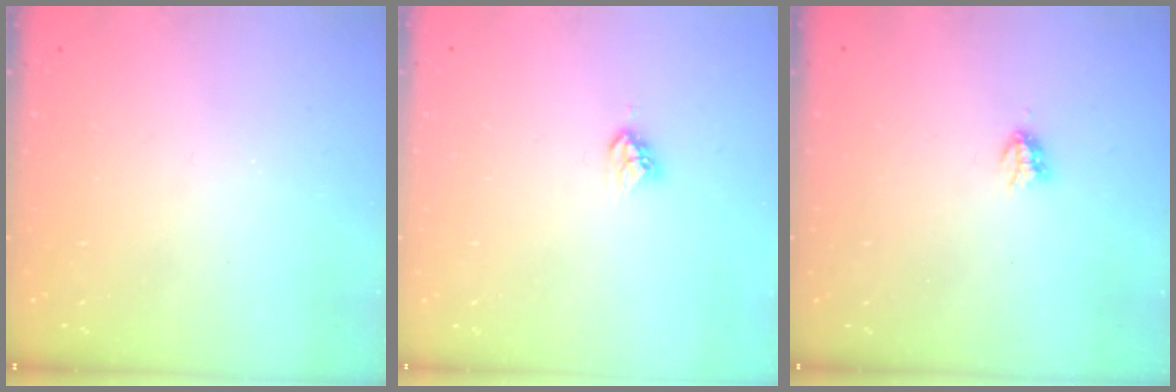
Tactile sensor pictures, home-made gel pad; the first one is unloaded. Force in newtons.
{"total": 4.6, "press": 4.6, "slide": 0.3}
{"total": 2.9, "press": 2.9, "slide": 0.5}